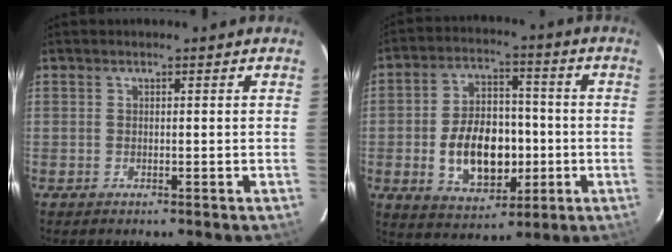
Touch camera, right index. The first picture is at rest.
{"total": 14.3, "force": [-2.7, 9.2, 10.6], "torque": [-0.208, 0.015, -0.027]}